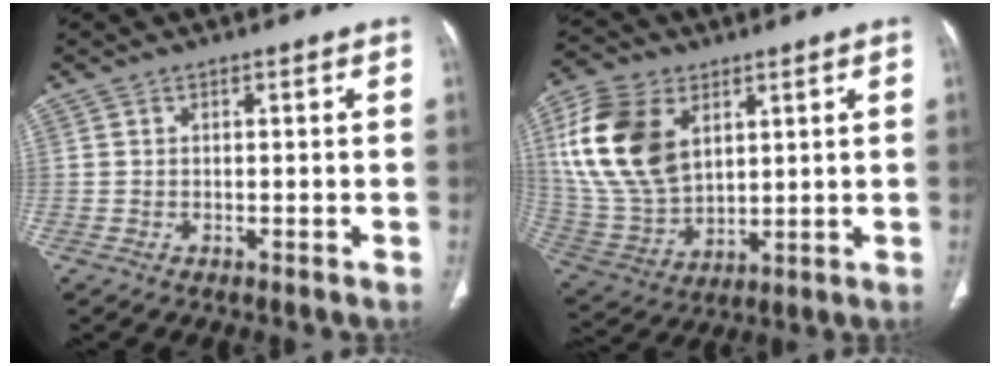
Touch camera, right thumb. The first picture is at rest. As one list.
[{"total": 18.5, "force": [6.1, 11.8, 12.8], "torque": [-0.246, -0.017, 0.129]}]